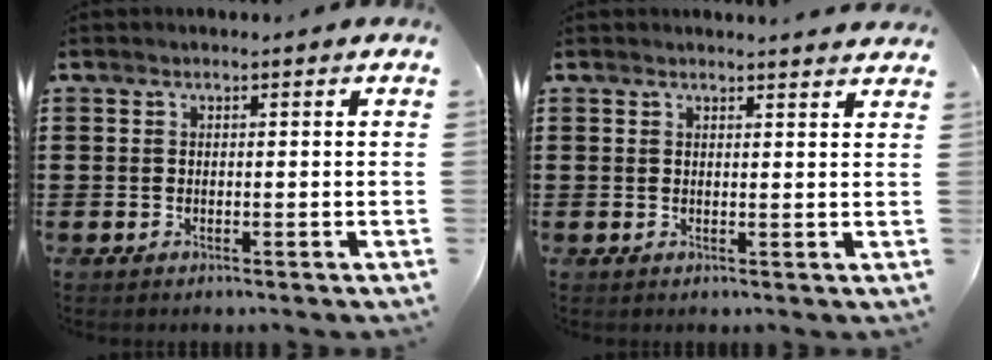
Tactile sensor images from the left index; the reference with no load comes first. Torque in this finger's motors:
{"motor_torque": [0.22, 0.18, -0.02, 0.01]}